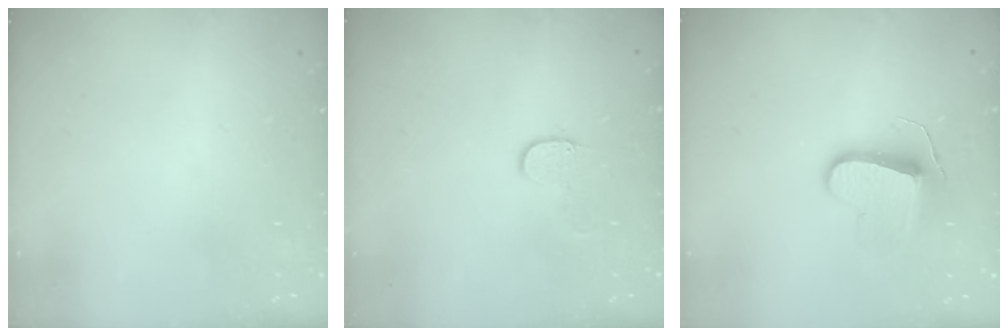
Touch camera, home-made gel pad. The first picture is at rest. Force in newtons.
{"total": 4.6, "press": 4.6, "slide": 0.5}
{"total": 9.2, "press": 9.2, "slide": 0.3}